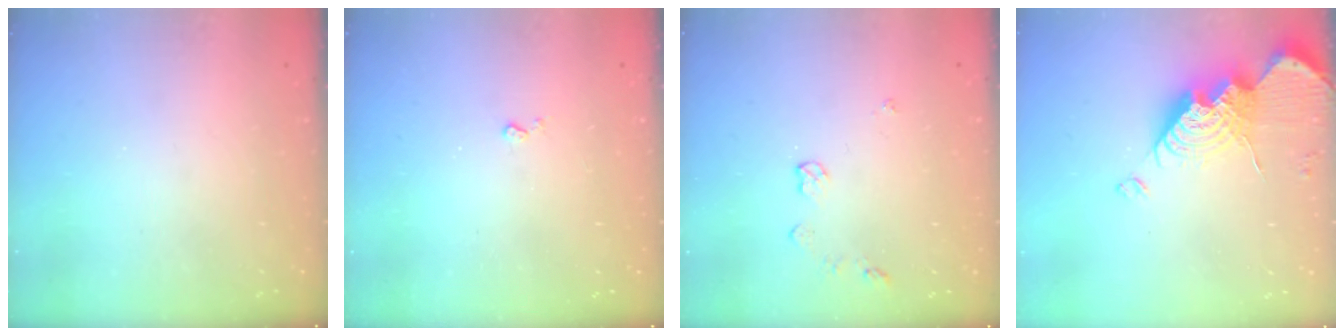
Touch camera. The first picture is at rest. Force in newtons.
{"total": 3.0, "press": 3.0, "slide": 0.5}
{"total": 4.4, "press": 4.4, "slide": 0.6}
{"total": 15.4, "press": 15.4, "slide": 1.1}